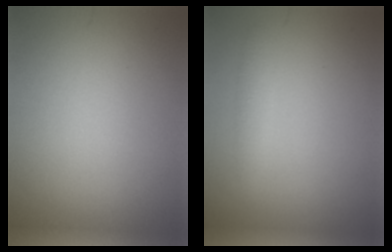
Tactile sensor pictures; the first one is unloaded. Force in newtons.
{"total": 1.4, "press": 1.4, "slide": 0.0}